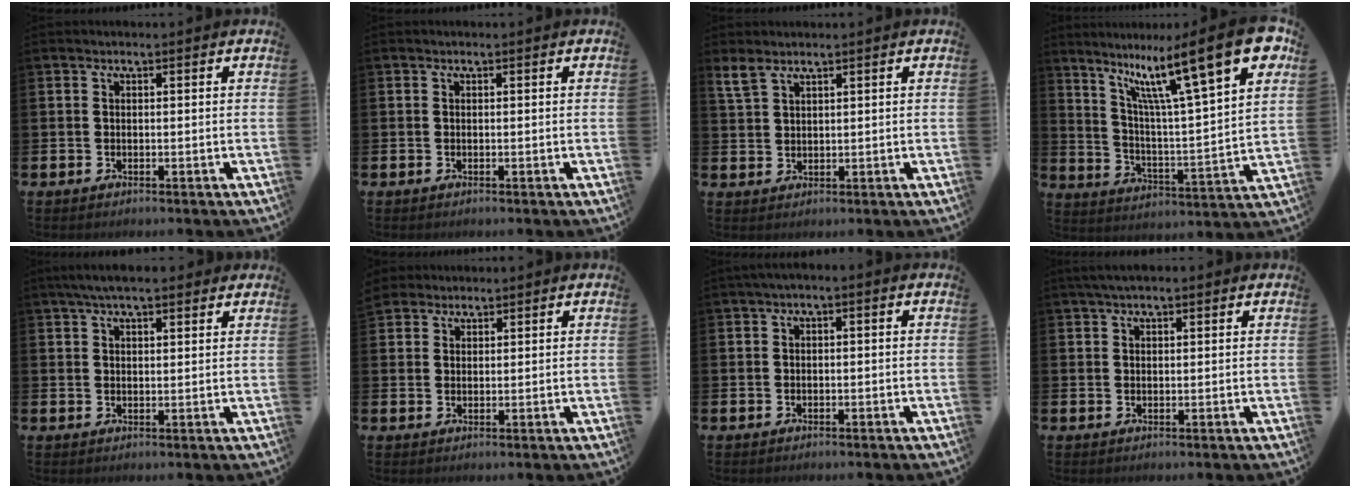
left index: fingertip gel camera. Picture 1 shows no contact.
{"total": 0.0}
{"total": 2.8, "force": [2.4, 0.8, 1.1], "torque": [-0.022, -0.007, 0.044]}
{"total": 16.0, "force": [10.0, 2.8, 12.2], "torque": [-0.217, -0.069, 0.146]}
{"total": 4.2, "force": [3.5, 1.0, 2.1], "torque": [-0.048, 0.000, 0.063]}
{"total": 3.1, "force": [2.9, 1.2, -0.2], "torque": [0.009, -0.010, 0.052]}
{"total": 0.8, "force": [-0.5, 0.2, 0.6], "torque": [-0.018, 0.003, -0.007]}
{"total": 2.2, "force": [1.7, 0.6, 1.3], "torque": [-0.027, 0.006, 0.031]}